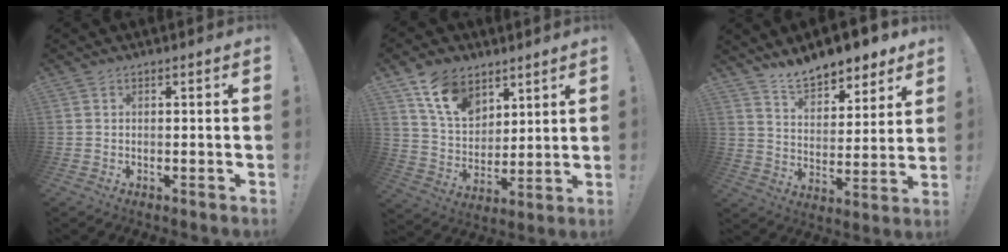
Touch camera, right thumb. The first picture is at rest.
{"total": 12.9, "force": [8.4, 8.4, 5.0], "torque": [-0.094, -0.044, 0.165]}
{"total": 11.1, "force": [10.0, 3.7, 3.3], "torque": [-0.064, -0.076, 0.183]}